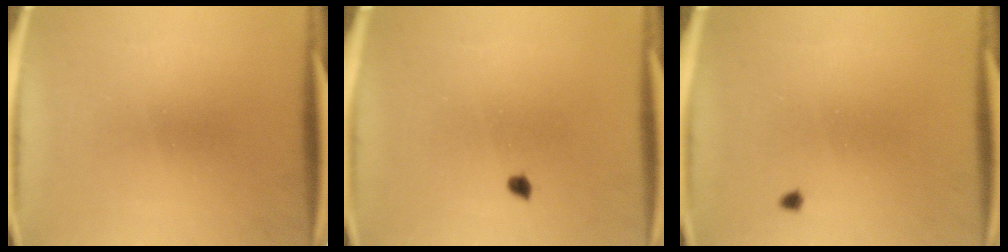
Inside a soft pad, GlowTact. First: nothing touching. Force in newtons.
{"total": 1.1}
{"total": 0.6}